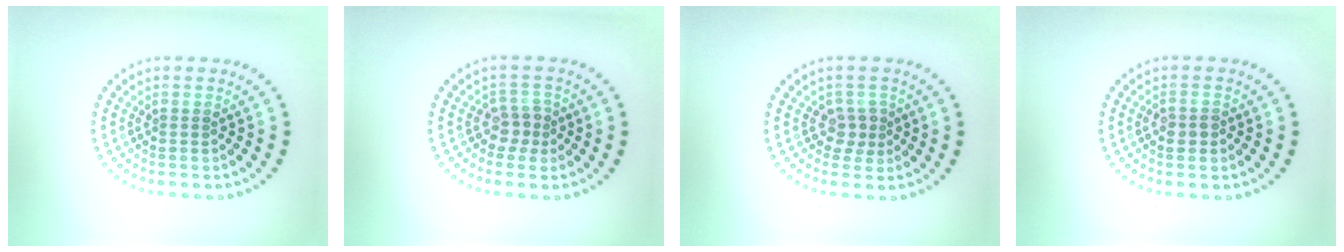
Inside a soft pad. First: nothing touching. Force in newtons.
{"total": 1.9, "press": 1.5, "slide": 1.2}
{"total": 1.7, "press": 1.4, "slide": 0.9}
{"total": 1.6, "press": 1.4, "slide": 0.7}